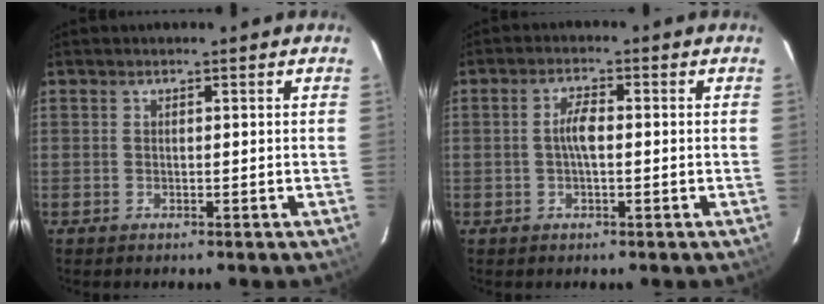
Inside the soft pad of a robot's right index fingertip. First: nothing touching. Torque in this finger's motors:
{"motor_torque": [0.71, 0.03, 0.34, 0.08]}